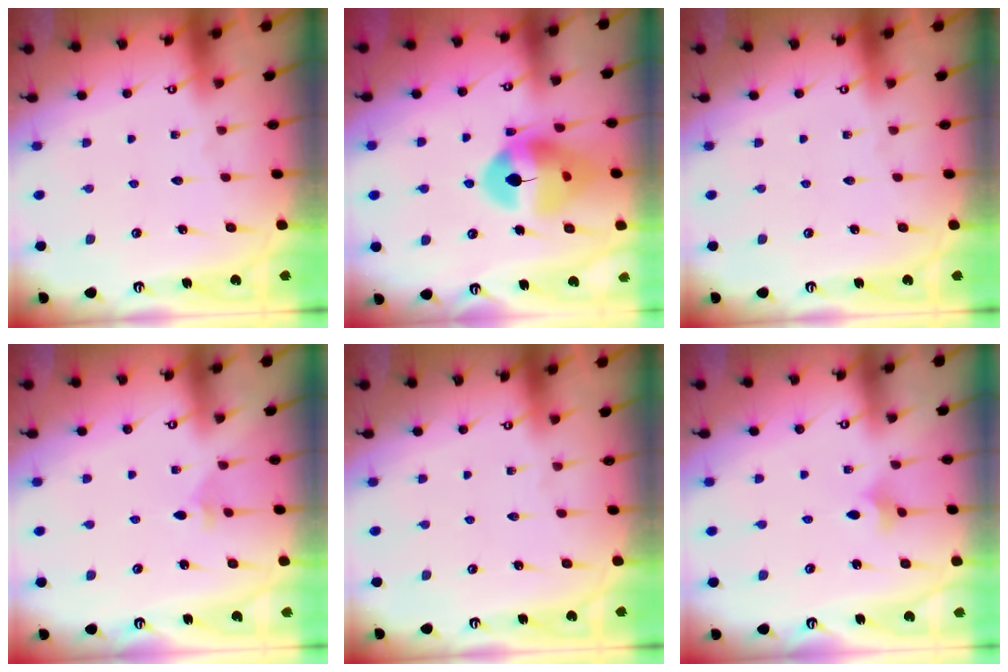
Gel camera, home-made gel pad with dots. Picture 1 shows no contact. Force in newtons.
{"total": 14.2, "press": 14.1, "slide": 1.5}
{"total": 0.0}
{"total": 1.9, "press": 1.9, "slide": 0.3}
{"total": 0.0}
{"total": 2.1, "press": 2.0, "slide": 0.6}